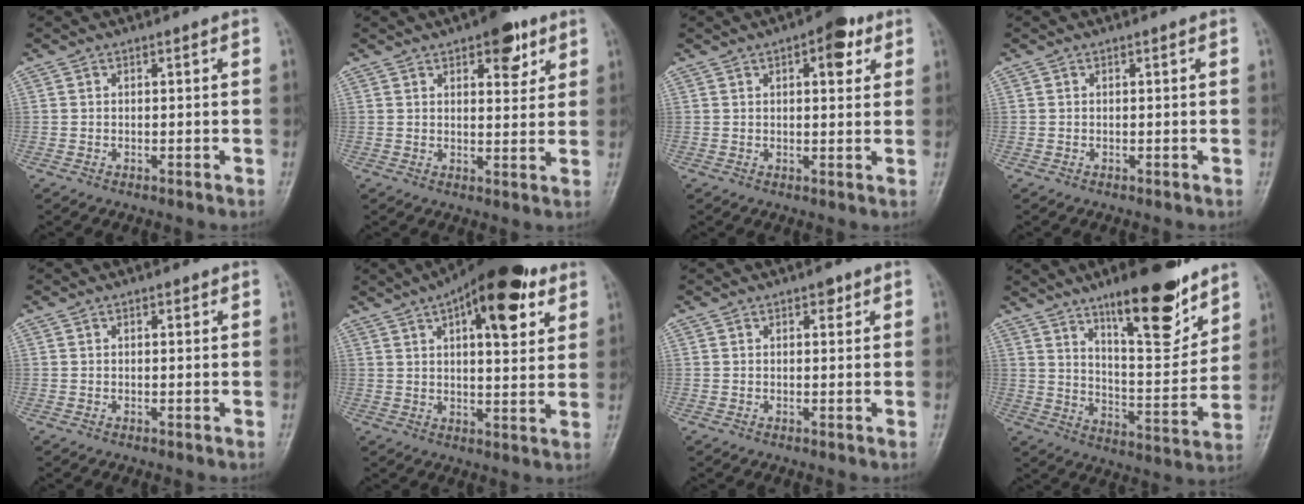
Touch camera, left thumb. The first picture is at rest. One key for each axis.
{"total": 7.4, "fx": 4.1, "fy": 3.5, "fz": 5.1, "tx": -0.040, "ty": -0.017, "tz": 0.050}
{"total": 6.5, "fx": 3.1, "fy": 2.8, "fz": 5.0, "tx": -0.045, "ty": -0.006, "tz": 0.033}
{"total": 0.0}
{"total": 0.7, "fx": 0.3, "fy": 0.4, "fz": 0.5, "tx": -0.004, "ty": 0.000, "tz": 0.002}
{"total": 18.0, "fx": 8.8, "fy": 7.0, "fz": 13.9, "tx": -0.176, "ty": -0.013, "tz": 0.124}
{"total": 1.7, "fx": 0.9, "fy": 0.9, "fz": 1.0, "tx": -0.005, "ty": -0.001, "tz": 0.009}
{"total": 17.5, "fx": 11.7, "fy": 4.9, "fz": 12.0, "tx": -0.147, "ty": -0.080, "tz": 0.192}